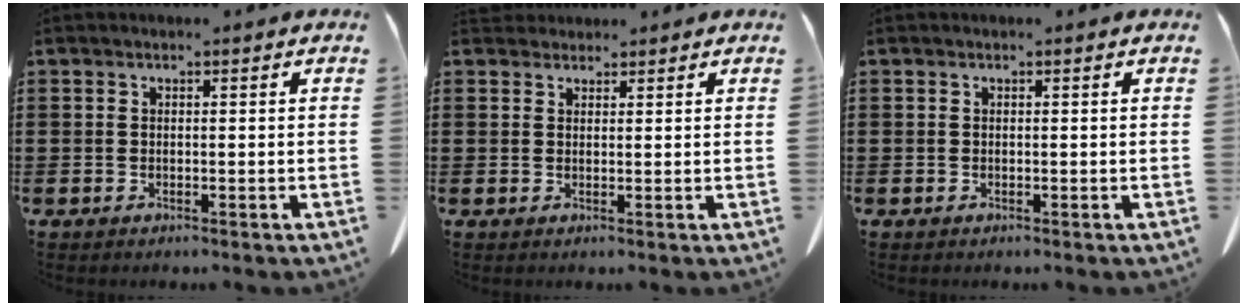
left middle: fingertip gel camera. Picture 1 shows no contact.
{"total": 1.8, "force": [1.7, 0.7, 0.2], "torque": [-0.009, 0.003, 0.035]}
{"total": 0.0}